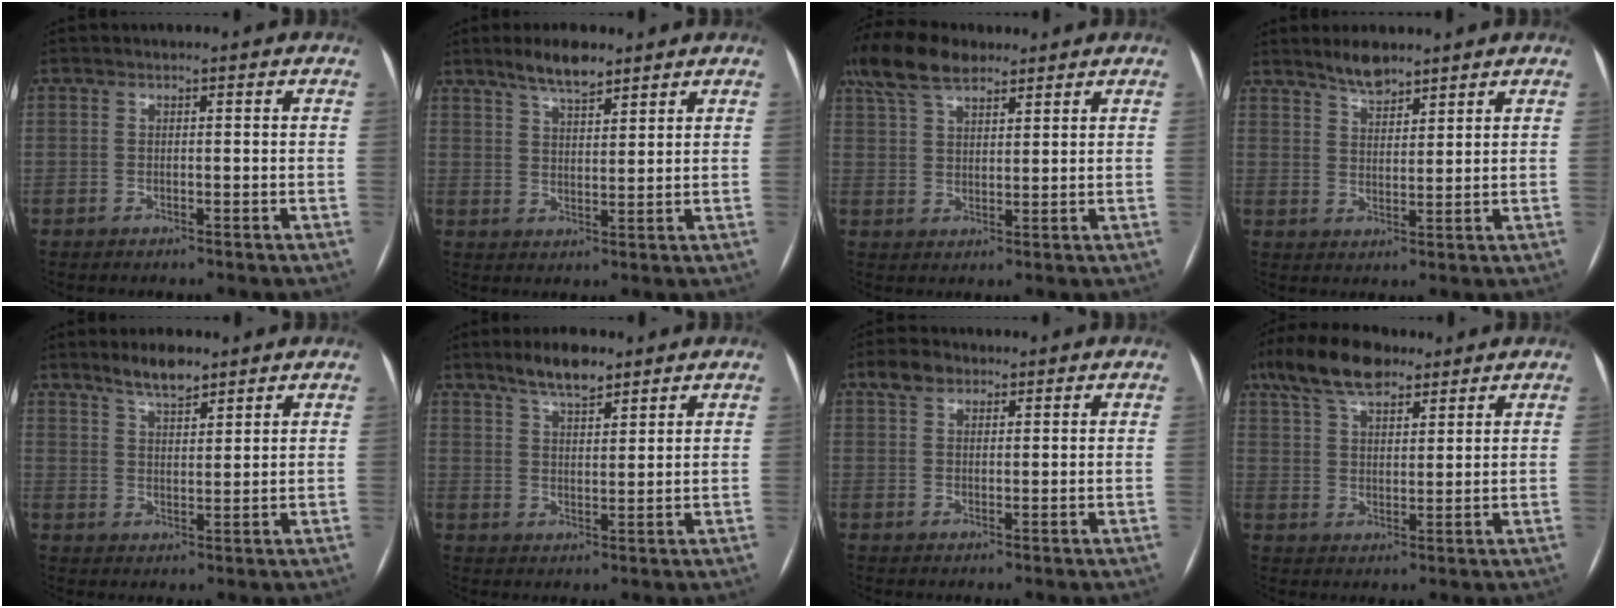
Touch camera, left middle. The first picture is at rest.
{"total": 6.0, "force": [4.7, 1.5, 3.4], "torque": [-0.068, 0.006, 0.083]}
{"total": 9.7, "force": [7.3, 3.6, 5.2], "torque": [-0.113, 0.034, 0.138]}
{"total": 4.4, "force": [3.9, 1.1, 1.7], "torque": [-0.037, 0.001, 0.071]}
{"total": 5.3, "force": [4.3, 1.3, 2.8], "torque": [-0.057, 0.004, 0.076]}
{"total": 6.4, "force": [4.9, 1.7, 3.6], "torque": [-0.070, 0.006, 0.088]}
{"total": 3.6, "force": [2.4, 2.2, 1.6], "torque": [-0.035, 0.016, 0.045]}
{"total": 10.7, "force": [7.7, 4.1, 6.2], "torque": [-0.124, 0.028, 0.140]}